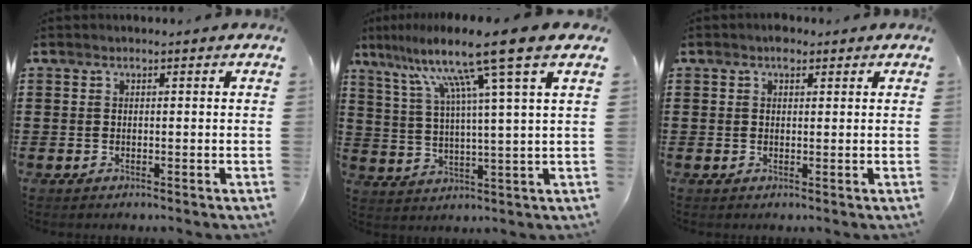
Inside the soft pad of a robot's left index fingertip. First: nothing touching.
{"total": 12.5, "force": [8.0, -1.0, 9.6], "torque": [-0.202, -0.028, 0.121]}
{"total": 2.0, "force": [1.2, 1.2, 1.2], "torque": [-0.019, 0.003, 0.020]}